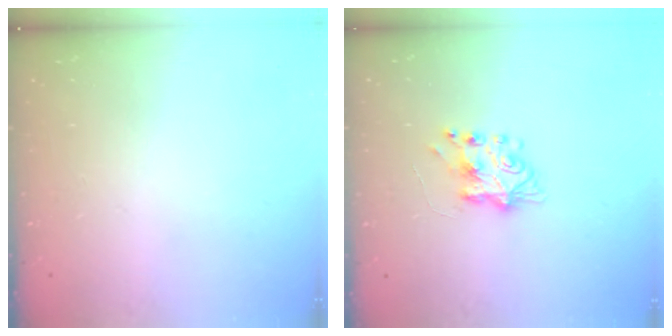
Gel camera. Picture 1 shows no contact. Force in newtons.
{"total": 7.9, "press": 7.8, "slide": 1.0}